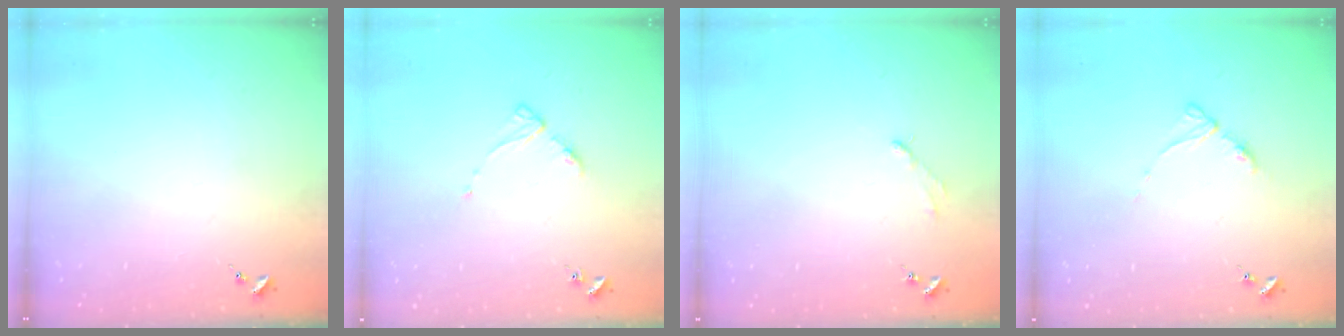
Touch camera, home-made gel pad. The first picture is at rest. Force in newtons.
{"total": 4.5, "press": 4.4, "slide": 0.6}
{"total": 2.9, "press": 2.9, "slide": 0.4}
{"total": 5.2, "press": 5.1, "slide": 0.6}